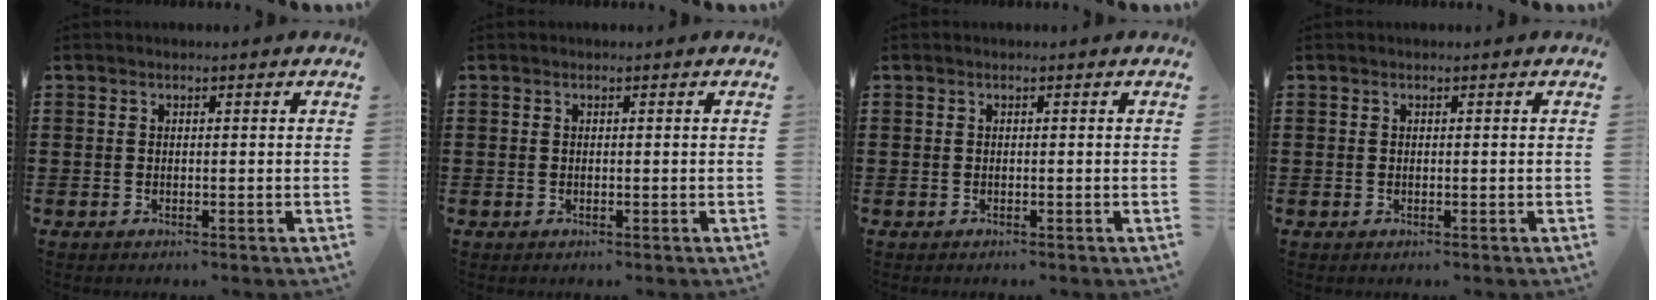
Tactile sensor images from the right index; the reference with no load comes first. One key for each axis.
{"total": 0.0}
{"total": 0.0}
{"total": 0.0}